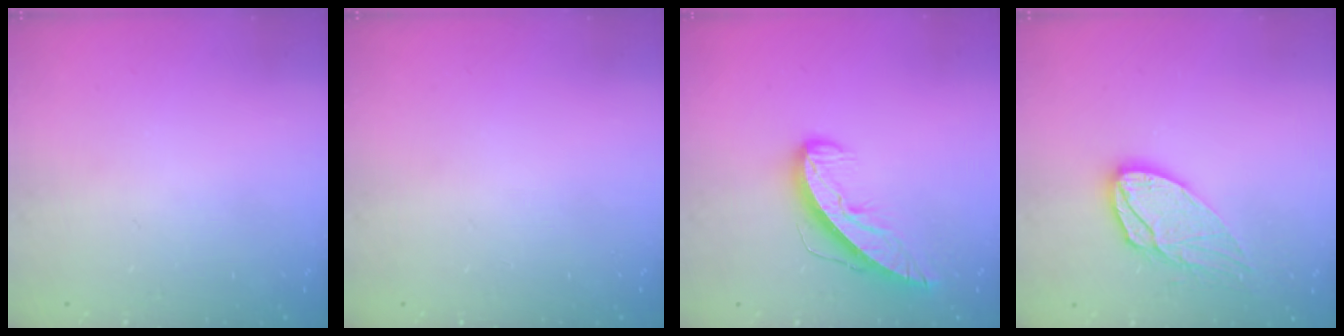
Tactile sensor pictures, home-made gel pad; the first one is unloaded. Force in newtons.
{"total": 0.0}
{"total": 9.7, "press": 9.6, "slide": 0.7}
{"total": 13.8, "press": 13.8, "slide": 1.0}